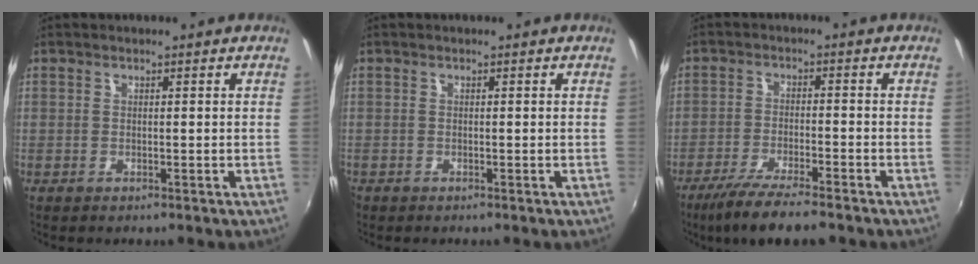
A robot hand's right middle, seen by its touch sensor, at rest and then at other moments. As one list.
[{"total": 0.7, "force": [-0.6, 0.4, 0.0], "torque": [-0.003, -0.002, -0.012]}, {"total": 9.6, "force": [-7.8, 1.2, 5.6], "torque": [-0.122, -0.025, -0.133]}]